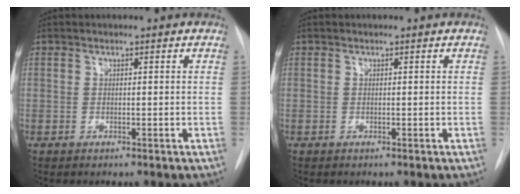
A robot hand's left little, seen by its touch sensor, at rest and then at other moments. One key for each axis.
{"total": 0.0}